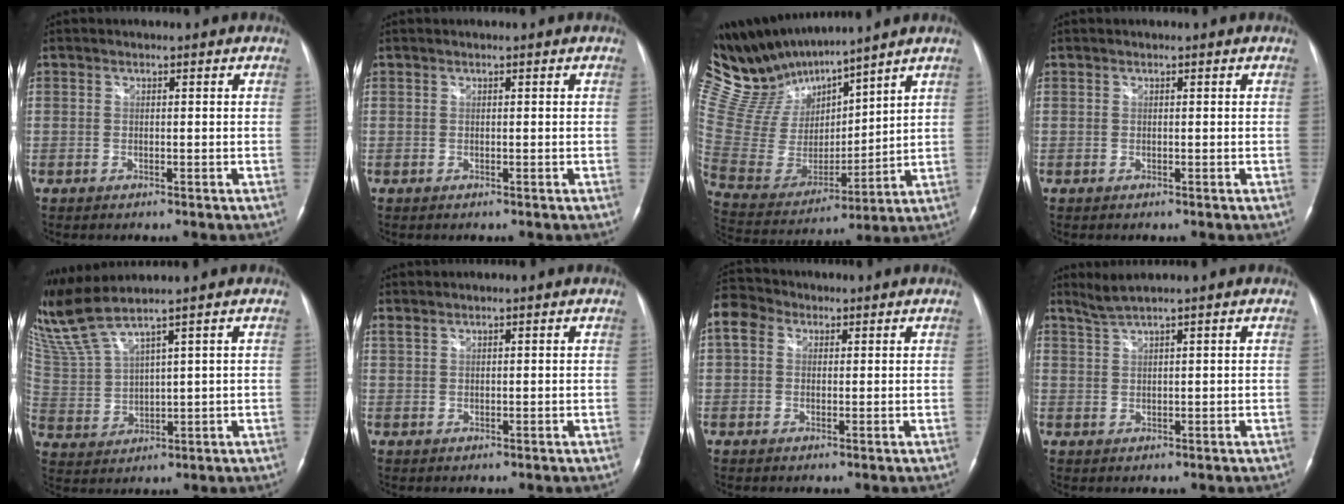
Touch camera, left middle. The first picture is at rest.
{"total": 0.0}
{"total": 16.4, "force": [15.2, 2.7, 5.6], "torque": [-0.134, 0.003, 0.312]}
{"total": 0.0}
{"total": 8.5, "force": [7.3, -1.1, 4.1], "torque": [-0.107, 0.005, 0.165]}
{"total": 1.0, "force": [1.0, 0.0, 0.1], "torque": [-0.010, 0.007, 0.028]}
{"total": 5.8, "force": [2.3, 4.4, 3.0], "torque": [-0.076, 0.034, 0.042]}
{"total": 2.5, "force": [2.1, -0.9, 1.0], "torque": [-0.030, 0.006, 0.048]}